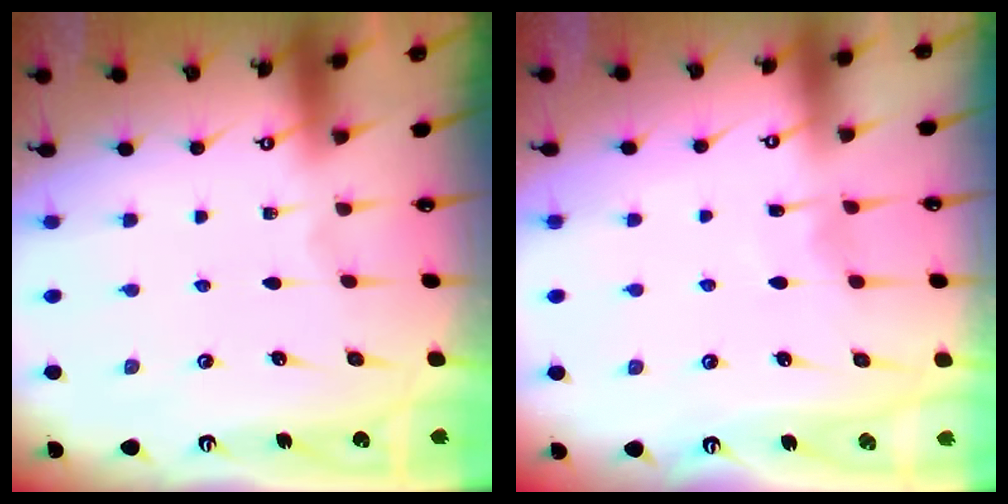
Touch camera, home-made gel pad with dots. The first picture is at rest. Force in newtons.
{"total": 4.7, "press": 4.6, "slide": 0.6}